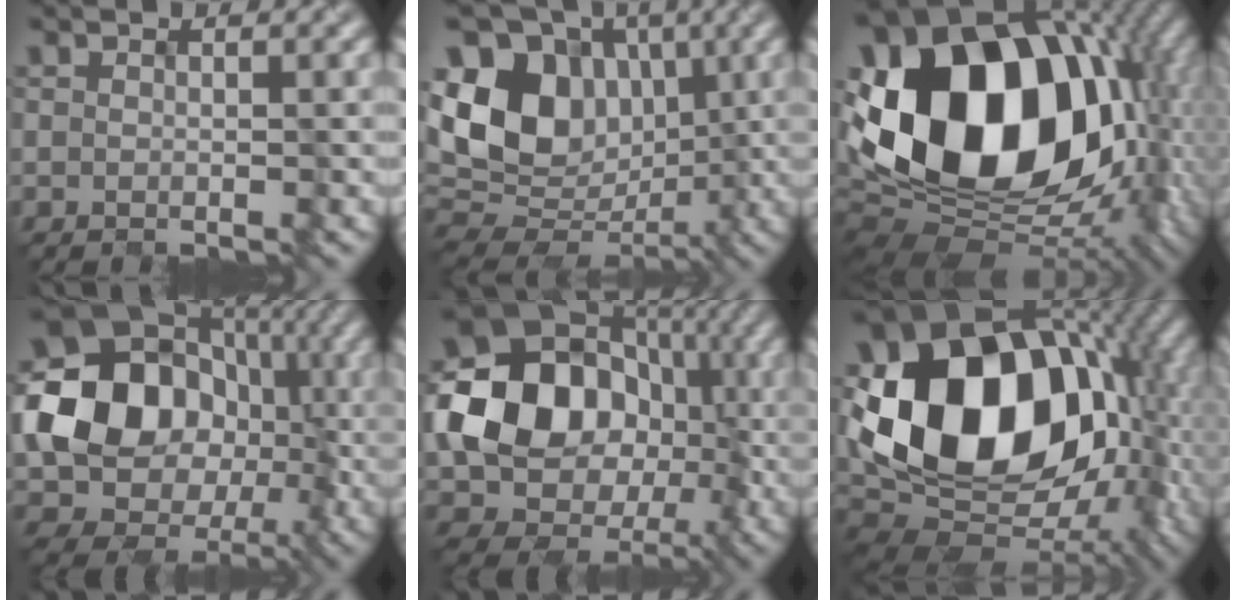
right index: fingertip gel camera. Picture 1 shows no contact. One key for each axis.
{"total": 12.3, "fx": 1.7, "fy": 9.6, "fz": 7.6, "tx": -0.154, "ty": 0.018, "tz": 0.020}
{"total": 19.1, "fx": 1.4, "fy": 13.8, "fz": 13.2, "tx": -0.263, "ty": 0.019, "tz": 0.020}
{"total": 18.8, "fx": 0.5, "fy": 16.4, "fz": 9.3, "tx": -0.156, "ty": 0.009, "tz": -0.008}
{"total": 15.9, "fx": 0.1, "fy": 13.4, "fz": 8.5, "tx": -0.138, "ty": 0.000, "tz": 0.000}
{"total": 17.5, "fx": 1.9, "fy": 13.3, "fz": 11.2, "tx": -0.199, "ty": 0.005, "tz": 0.029}